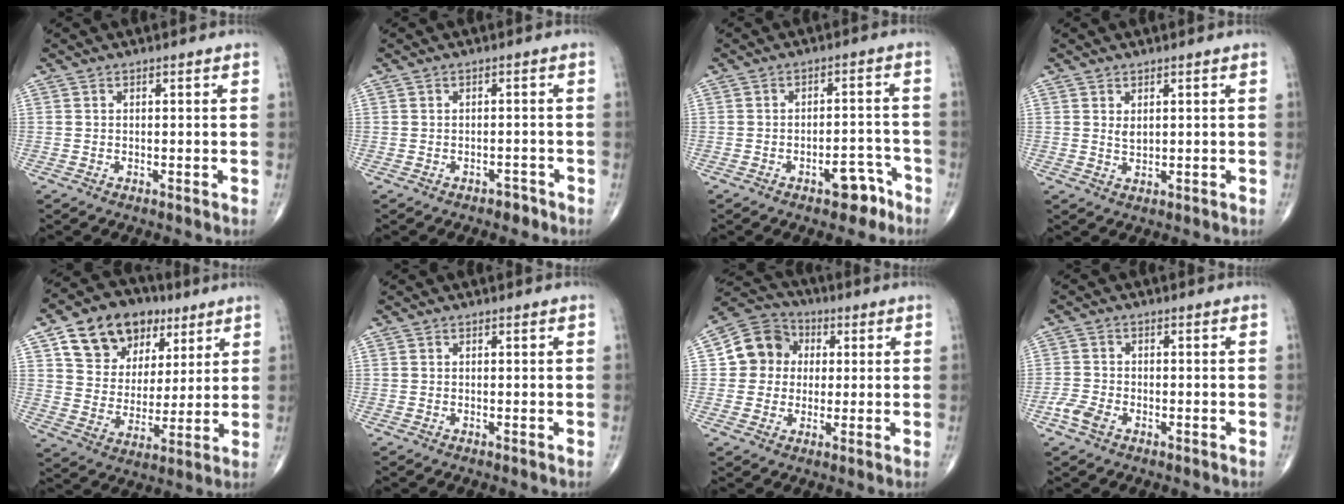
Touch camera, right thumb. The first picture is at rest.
{"total": 1.7, "force": [-1.2, 1.0, 0.6], "torque": [-0.004, 0.009, -0.016]}
{"total": 5.5, "force": [-3.3, 2.6, 3.5], "torque": [-0.034, 0.031, -0.041]}
{"total": 1.8, "force": [0.7, 0.9, 1.4], "torque": [-0.021, -0.008, 0.016]}
{"total": 17.0, "force": [8.7, 12.1, 8.2], "torque": [-0.100, -0.017, 0.152]}
{"total": 0.0}
{"total": 9.8, "force": [1.3, 9.0, 3.6], "torque": [-0.033, 0.013, 0.011]}
{"total": 3.6, "force": [-1.9, 2.2, 2.2], "torque": [-0.053, 0.009, -0.038]}